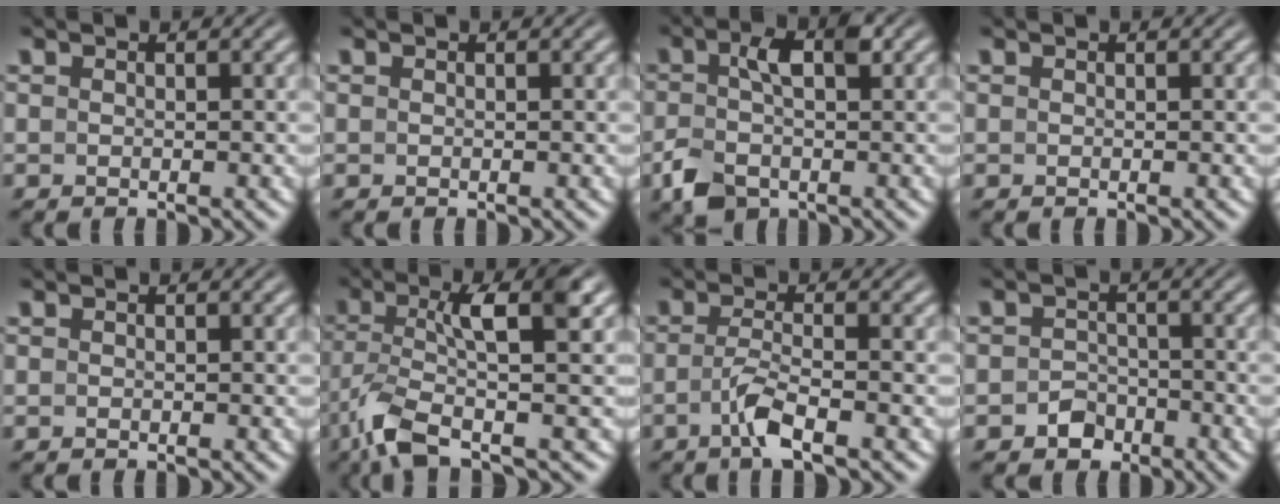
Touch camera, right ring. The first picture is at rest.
{"total": 0.0}
{"total": 4.1, "force": [-1.1, 2.3, 3.3], "torque": [-0.068, -0.008, -0.008]}
{"total": 0.0}
{"total": 0.0}
{"total": 6.5, "force": [-1.9, 1.6, 6.0], "torque": [-0.125, -0.021, -0.012]}
{"total": 3.0, "force": [-1.9, -0.2, 2.4], "torque": [-0.048, -0.012, -0.027]}
{"total": 3.1, "force": [-2.3, 2.0, 0.2], "torque": [0.002, -0.011, -0.036]}